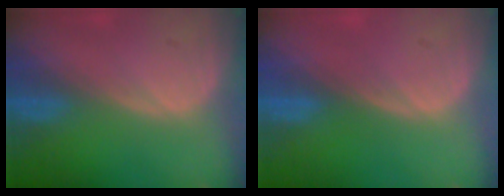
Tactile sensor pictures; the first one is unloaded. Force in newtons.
{"total": 0.0}